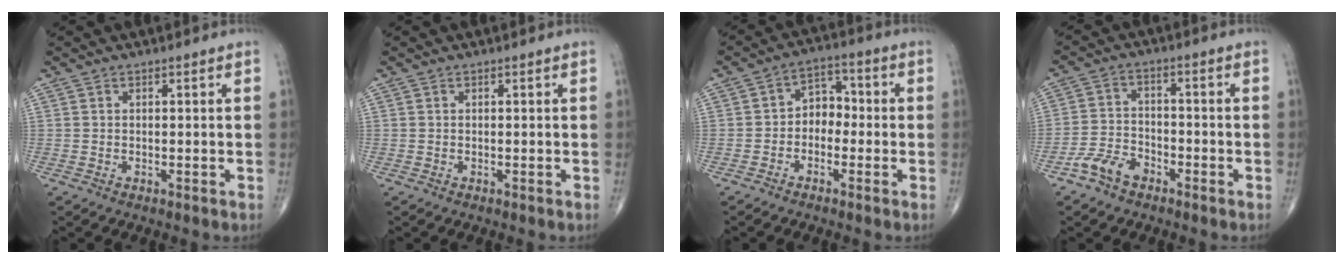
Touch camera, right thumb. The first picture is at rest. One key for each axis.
{"total": 0.0}
{"total": 5.7, "fx": -1.2, "fy": 4.4, "fz": 3.5, "tx": -0.027, "ty": 0.031, "tz": -0.037}
{"total": 5.9, "fx": -4.0, "fy": 3.5, "fz": 2.7, "tx": -0.047, "ty": 0.025, "tz": -0.079}